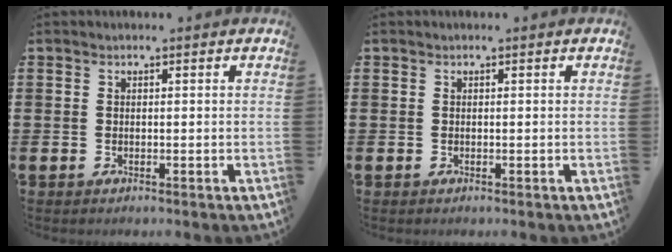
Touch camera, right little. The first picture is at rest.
{"total": 0.0}